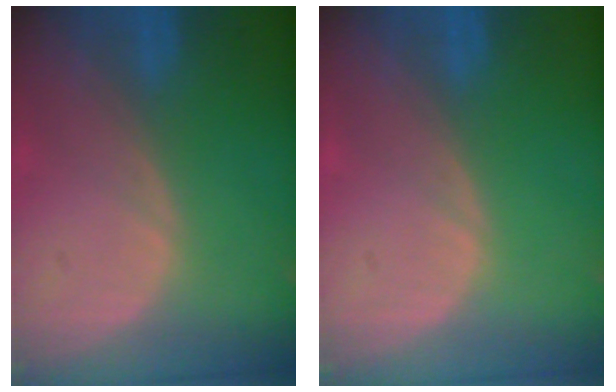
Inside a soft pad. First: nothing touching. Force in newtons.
{"total": 0.0}